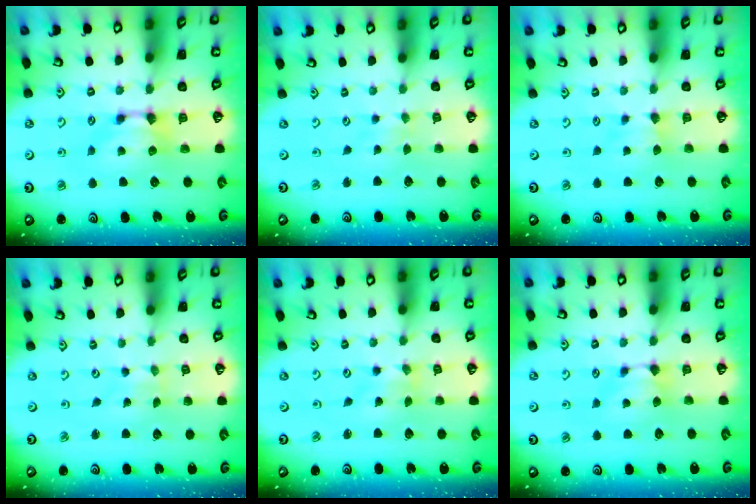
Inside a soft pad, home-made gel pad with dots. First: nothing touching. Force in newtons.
{"total": 2.6, "press": 2.6, "slide": 0.0}
{"total": 2.9, "press": 2.9, "slide": 0.3}
{"total": 4.9, "press": 4.9, "slide": 0.2}
{"total": 2.7, "press": 2.6, "slide": 1.0}
{"total": 1.1, "press": 0.7, "slide": 0.8}